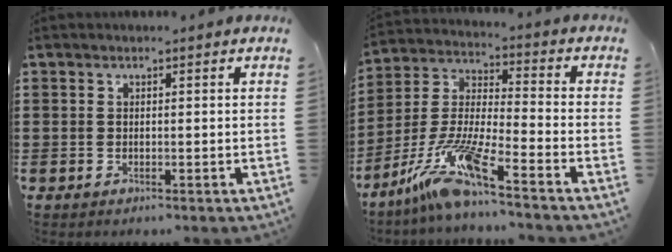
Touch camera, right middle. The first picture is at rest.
{"total": 11.6, "force": [-8.7, 0.0, 7.6], "torque": [-0.174, -0.014, -0.181]}